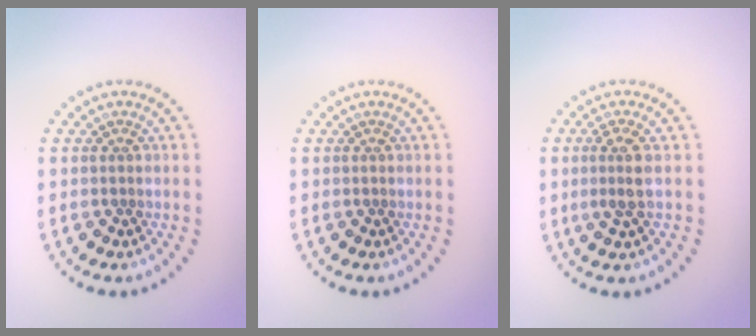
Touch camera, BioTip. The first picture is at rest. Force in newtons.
{"total": 0.0}
{"total": 2.1, "press": 1.7, "slide": 1.2}